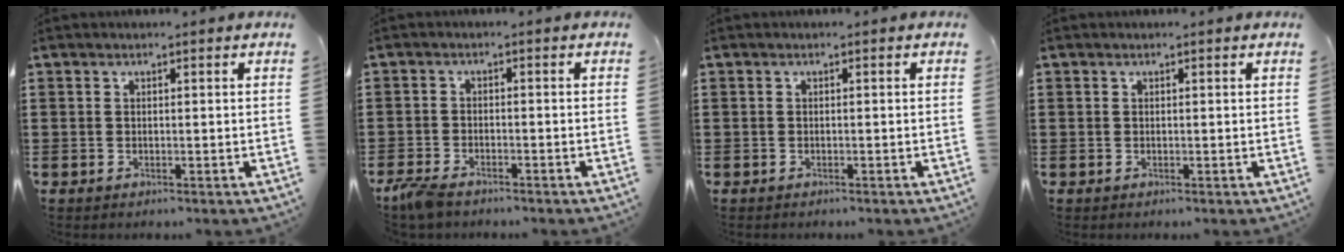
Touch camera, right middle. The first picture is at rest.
{"total": 3.0, "force": [-2.5, 0.9, 1.3], "torque": [-0.045, -0.004, -0.056]}
{"total": 0.0}
{"total": 0.0}